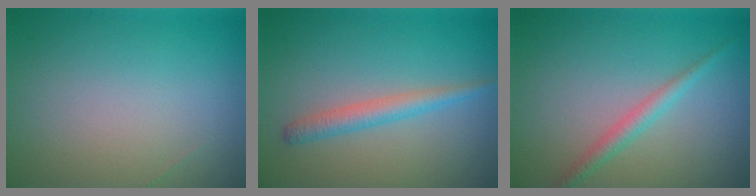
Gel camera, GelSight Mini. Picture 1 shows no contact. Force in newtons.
{"total": 2.2, "press": 2.2, "slide": 0.1}
{"total": 1.9, "press": 1.9, "slide": 0.1}